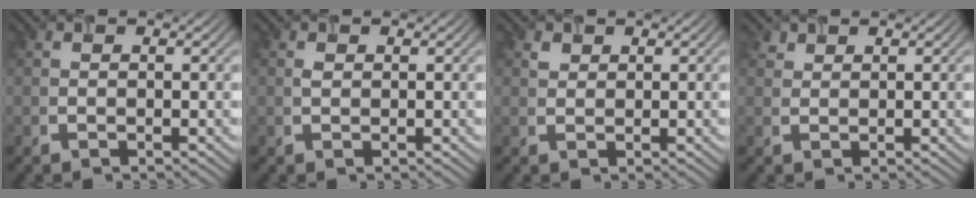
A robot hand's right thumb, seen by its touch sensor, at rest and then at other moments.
{"total": 0.6, "force": [0.2, 0.4, 0.4], "torque": [-0.011, 0.000, 0.003]}
{"total": 1.1, "force": [0.8, 0.8, 0.3], "torque": [-0.007, -0.001, 0.015]}
{"total": 1.1, "force": [0.9, 0.6, 0.2], "torque": [-0.006, 0.000, 0.019]}